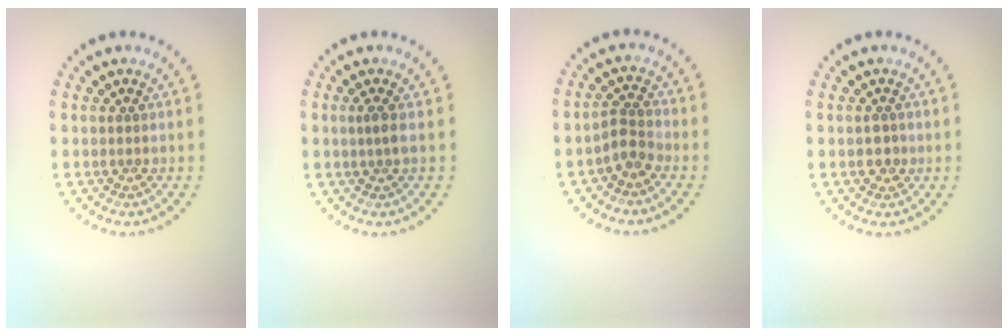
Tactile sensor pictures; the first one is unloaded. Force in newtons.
{"total": 1.0, "press": 0.8, "slide": 0.7}
{"total": 2.1, "press": 1.7, "slide": 1.2}
{"total": 1.3, "press": 1.3, "slide": 0.1}